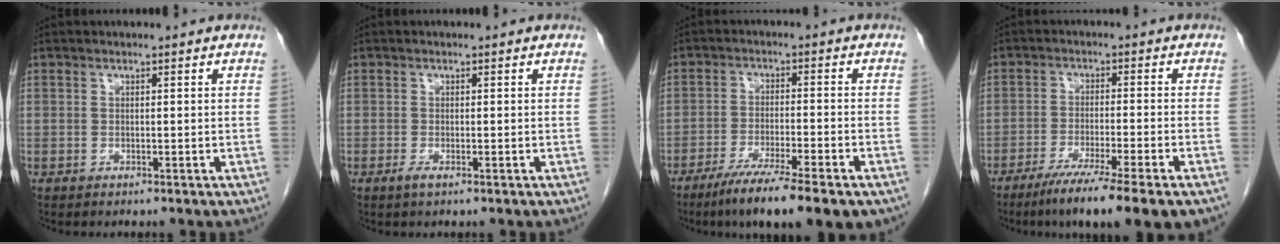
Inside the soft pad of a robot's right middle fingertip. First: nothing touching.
{"total": 1.9, "force": [-1.0, 0.4, 1.6], "torque": [-0.032, -0.003, -0.019]}
{"total": 12.5, "force": [-8.9, 1.0, 8.8], "torque": [-0.134, -0.029, -0.138]}
{"total": 11.9, "force": [-8.3, -0.5, 8.5], "torque": [-0.129, -0.032, -0.127]}